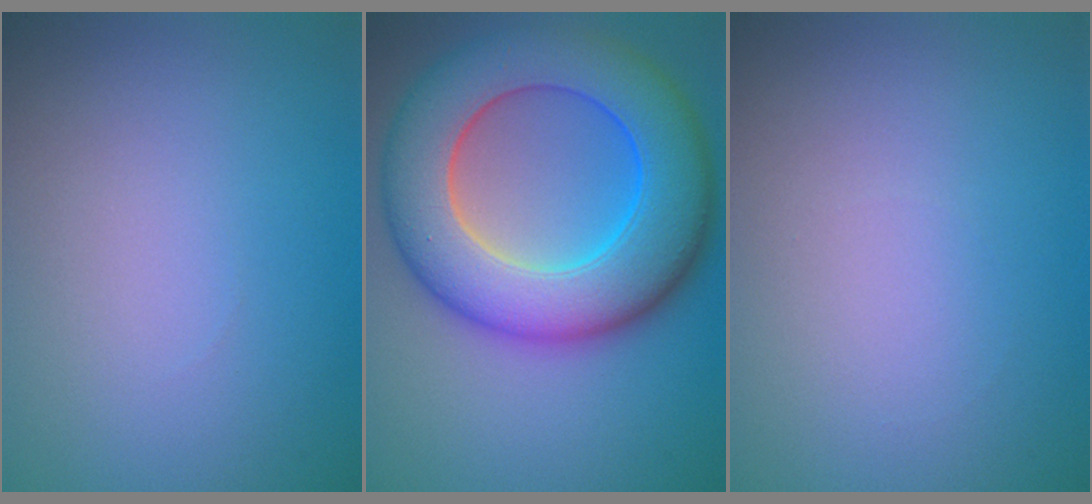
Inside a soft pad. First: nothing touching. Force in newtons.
{"total": 11.7, "press": 11.7, "slide": 0.3}
{"total": 0.0}